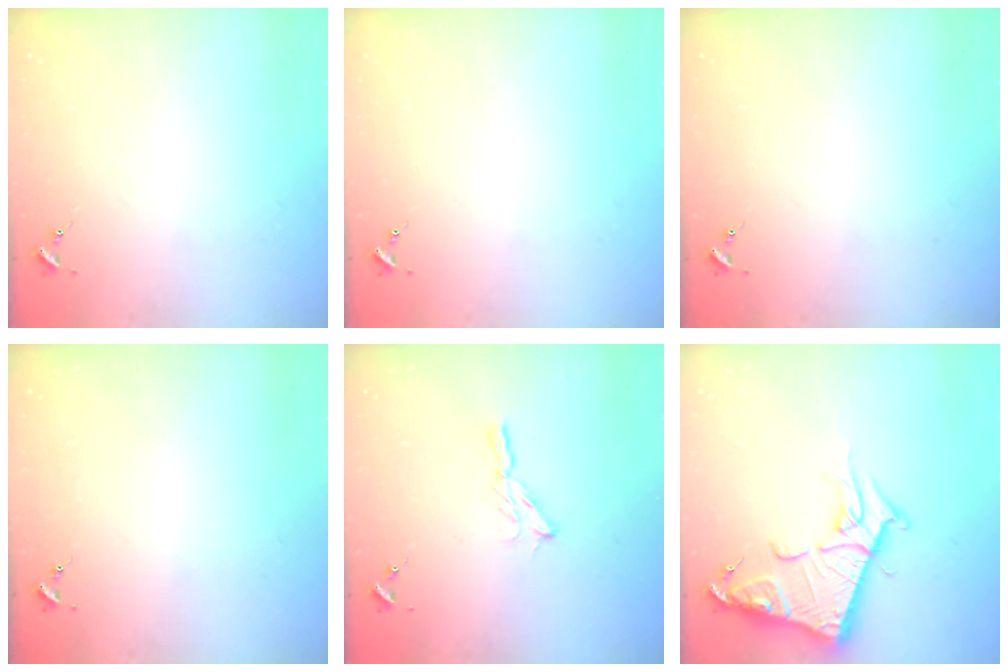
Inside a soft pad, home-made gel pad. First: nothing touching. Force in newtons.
{"total": 0.0}
{"total": 0.0}
{"total": 0.0}
{"total": 5.4, "press": 5.4, "slide": 0.4}
{"total": 14.8, "press": 14.8, "slide": 1.5}